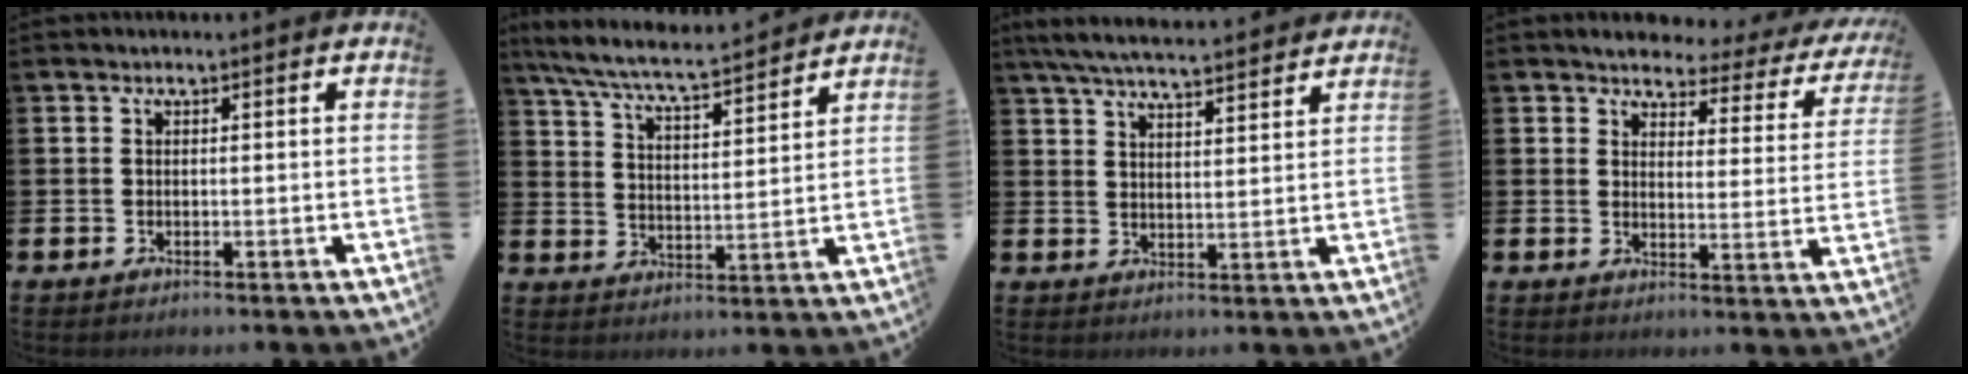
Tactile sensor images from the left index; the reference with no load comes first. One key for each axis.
{"total": 7.1, "fx": 6.8, "fy": 0.2, "fz": 2.3, "tx": -0.075, "ty": -0.046, "tz": 0.117}
{"total": 6.4, "fx": 6.1, "fy": 0.4, "fz": 1.8, "tx": -0.052, "ty": -0.032, "tz": 0.110}
{"total": 2.8, "fx": 2.5, "fy": 1.2, "fz": 0.5, "tx": -0.022, "ty": -0.029, "tz": 0.032}